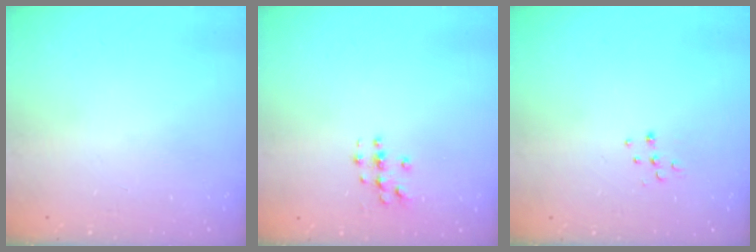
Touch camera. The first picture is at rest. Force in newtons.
{"total": 3.0, "press": 3.0, "slide": 0.1}
{"total": 6.7, "press": 6.7, "slide": 0.4}